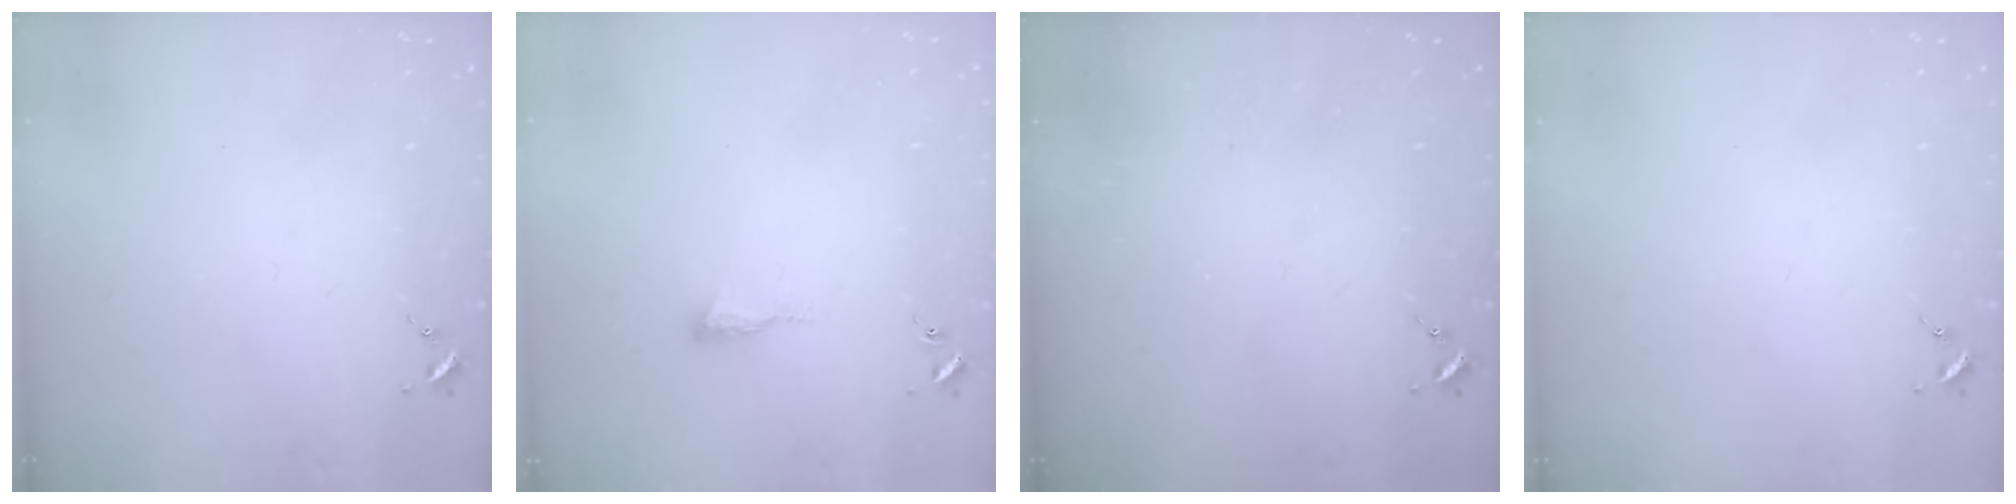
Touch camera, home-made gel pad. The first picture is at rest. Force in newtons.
{"total": 7.5, "press": 7.5, "slide": 0.7}
{"total": 0.0}
{"total": 0.0}